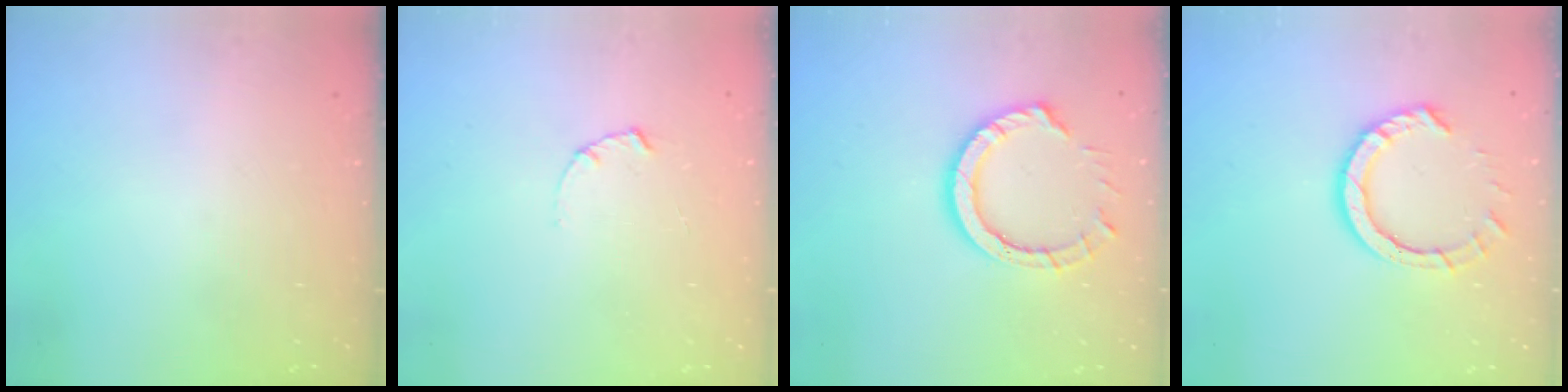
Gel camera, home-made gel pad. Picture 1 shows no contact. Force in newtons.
{"total": 1.7, "press": 1.6, "slide": 0.3}
{"total": 10.6, "press": 10.6, "slide": 0.9}
{"total": 8.6, "press": 8.5, "slide": 0.6}